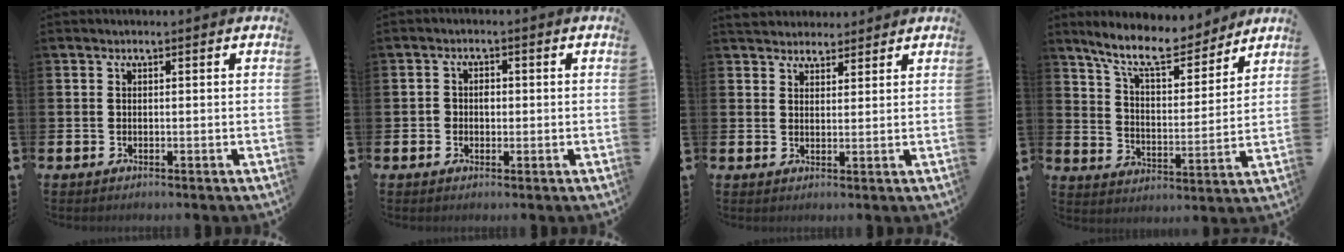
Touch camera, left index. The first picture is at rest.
{"total": 1.8, "force": [-0.2, 1.6, 0.8], "torque": [-0.008, 0.006, -0.010]}
{"total": 3.9, "force": [3.7, 1.4, 0.2], "torque": [-0.013, -0.009, 0.069]}
{"total": 10.5, "force": [9.4, 2.5, 4.1], "torque": [-0.102, -0.057, 0.164]}